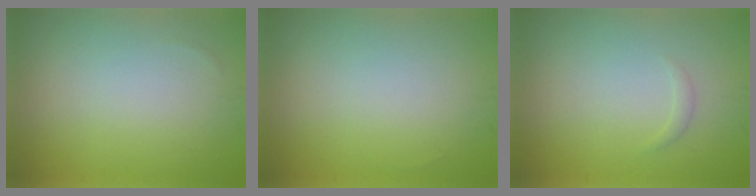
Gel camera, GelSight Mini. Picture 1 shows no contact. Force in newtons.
{"total": 0.0}
{"total": 0.6, "press": 0.6, "slide": 0.1}